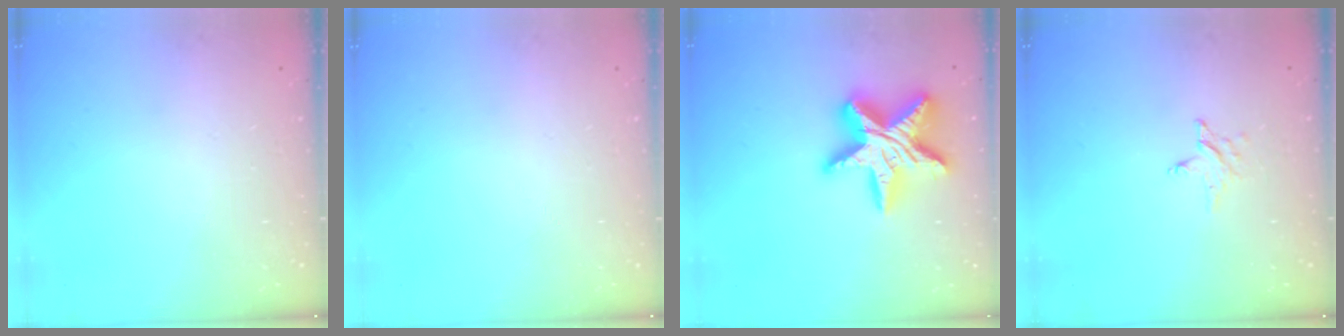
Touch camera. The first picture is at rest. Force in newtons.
{"total": 0.0}
{"total": 19.7, "press": 19.6, "slide": 1.9}
{"total": 3.0, "press": 3.0, "slide": 0.3}